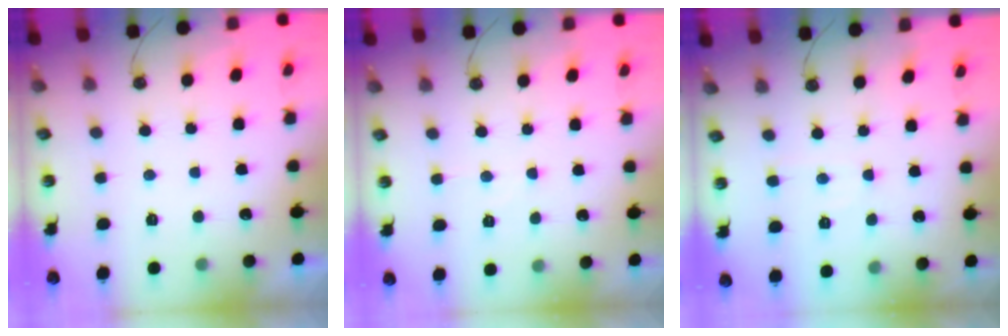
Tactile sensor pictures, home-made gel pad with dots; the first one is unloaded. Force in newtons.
{"total": 4.3, "press": 4.3, "slide": 0.6}
{"total": 3.3, "press": 3.3, "slide": 0.5}